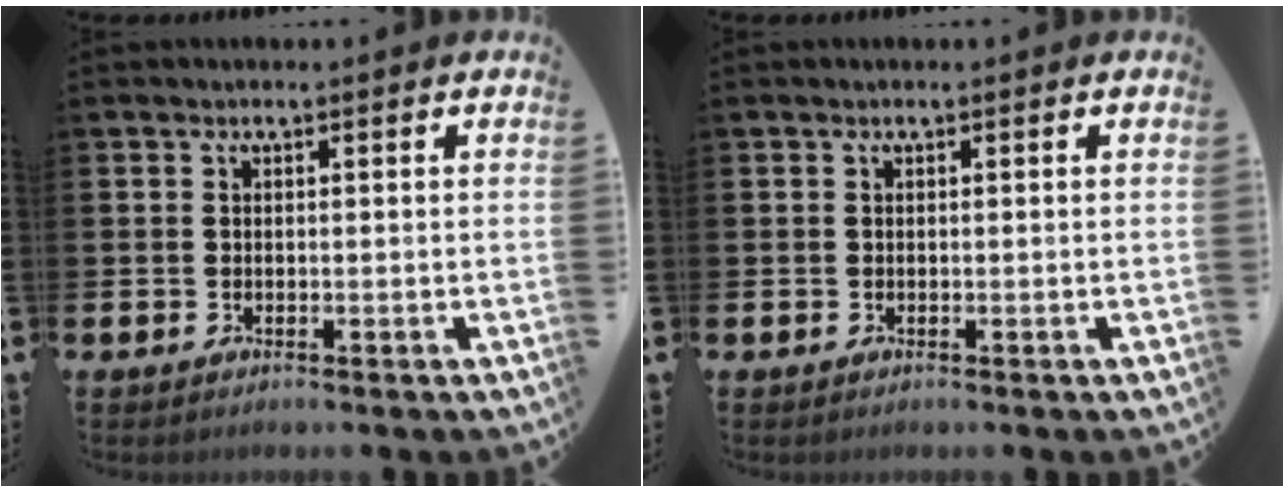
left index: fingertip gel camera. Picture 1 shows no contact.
{"total": 0.0}